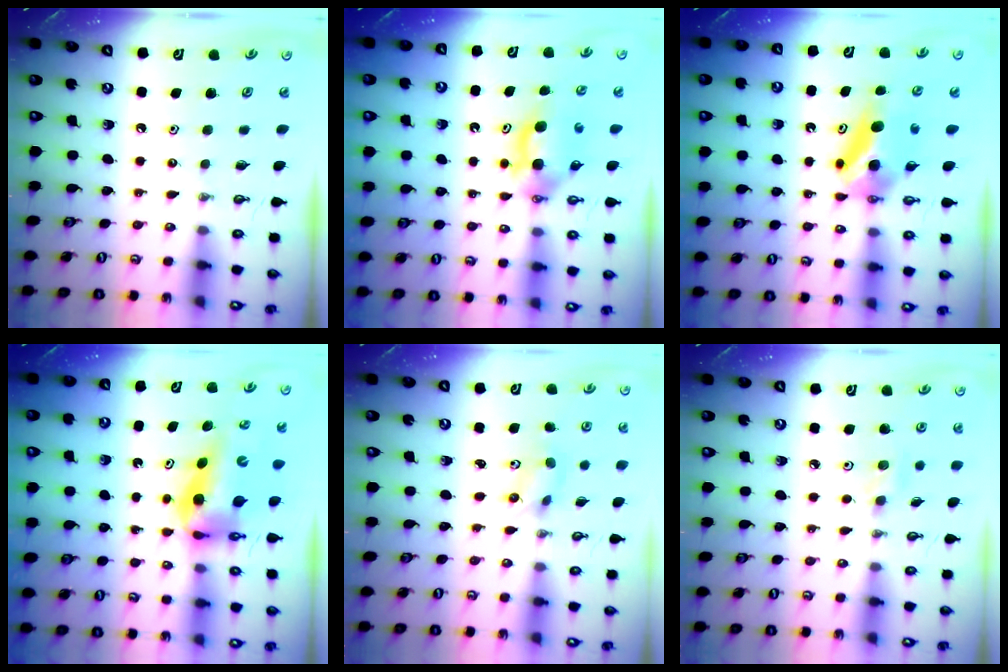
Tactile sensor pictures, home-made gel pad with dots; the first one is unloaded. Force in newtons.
{"total": 7.5, "press": 5.0, "slide": 5.6}
{"total": 8.5, "press": 5.7, "slide": 6.3}
{"total": 7.2, "press": 7.1, "slide": 0.9}
{"total": 2.5, "press": 2.3, "slide": 0.9}
{"total": 2.8, "press": 2.7, "slide": 0.8}